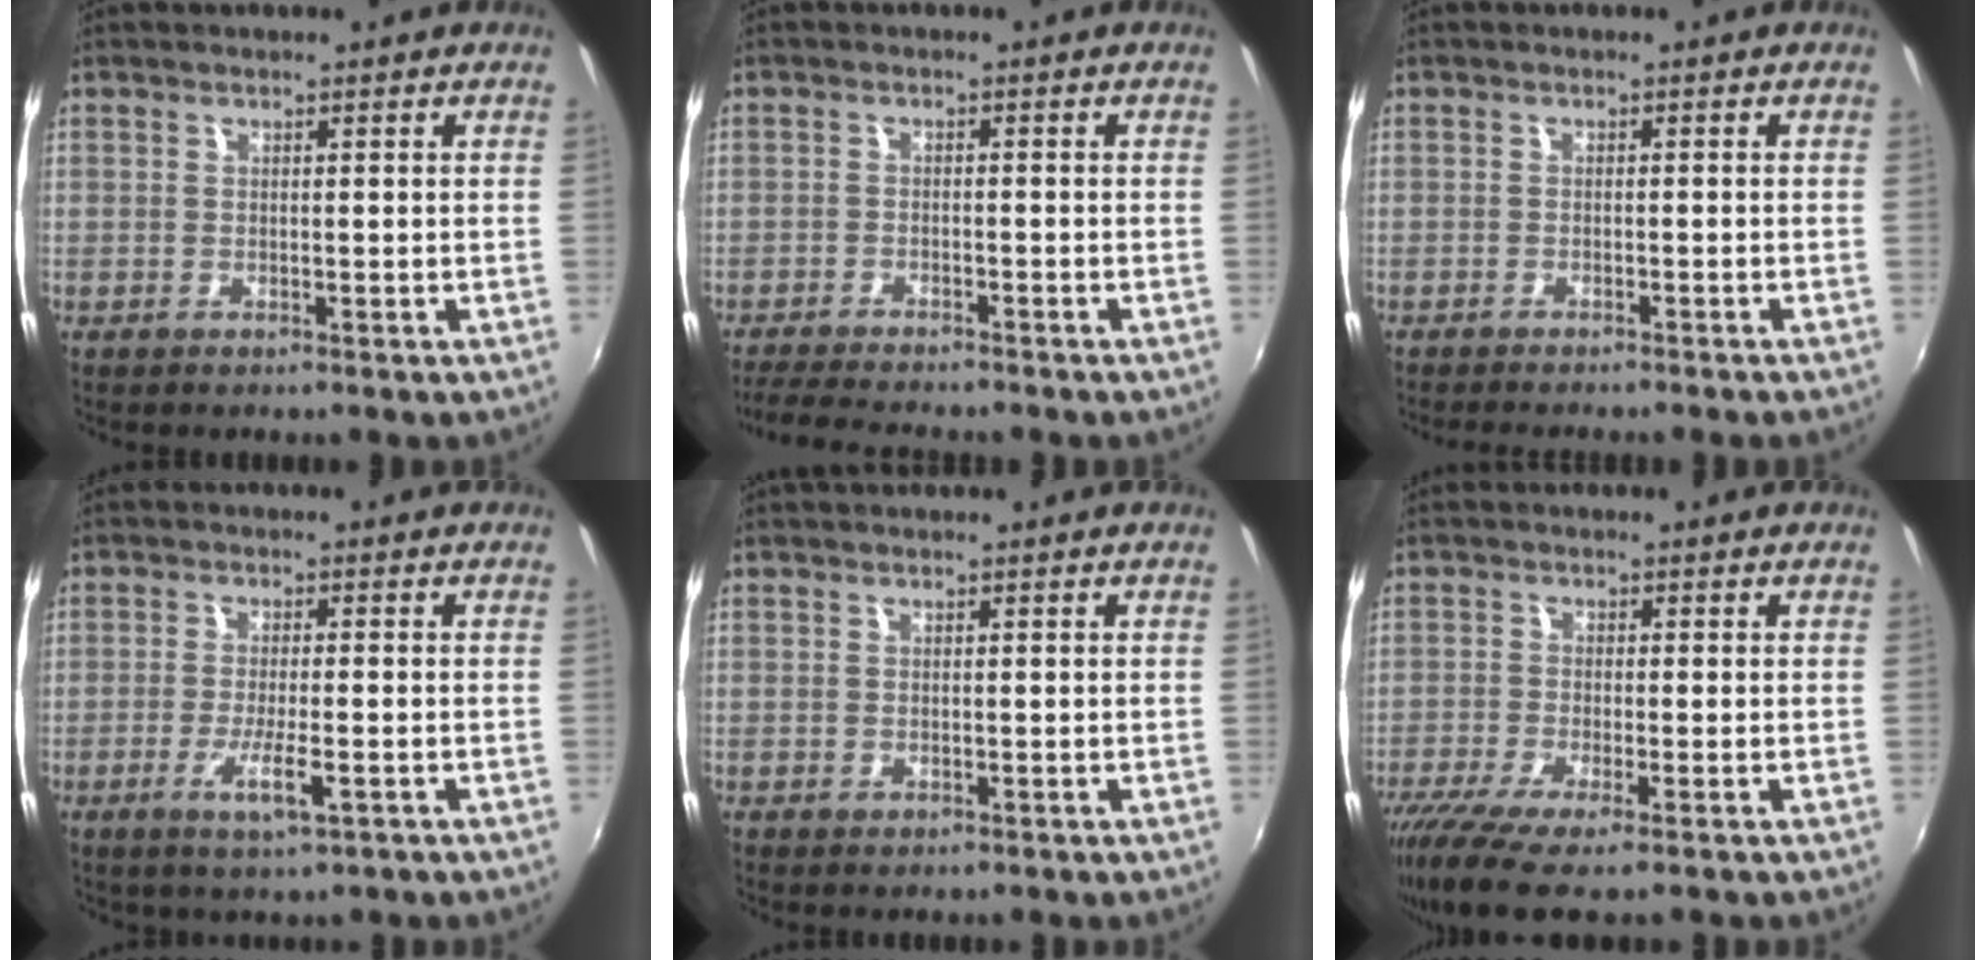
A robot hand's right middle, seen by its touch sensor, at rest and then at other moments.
{"total": 8.0, "force": [-7.2, 0.7, 3.2], "torque": [-0.083, -0.021, -0.119]}
{"total": 4.0, "force": [-3.6, 0.0, 1.8], "torque": [-0.040, -0.014, -0.055]}
{"total": 5.2, "force": [-2.4, 1.1, 4.4], "torque": [-0.092, -0.013, -0.041]}
{"total": 0.0}
{"total": 8.5, "force": [-6.0, 1.1, 5.9], "torque": [-0.137, -0.041, -0.109]}